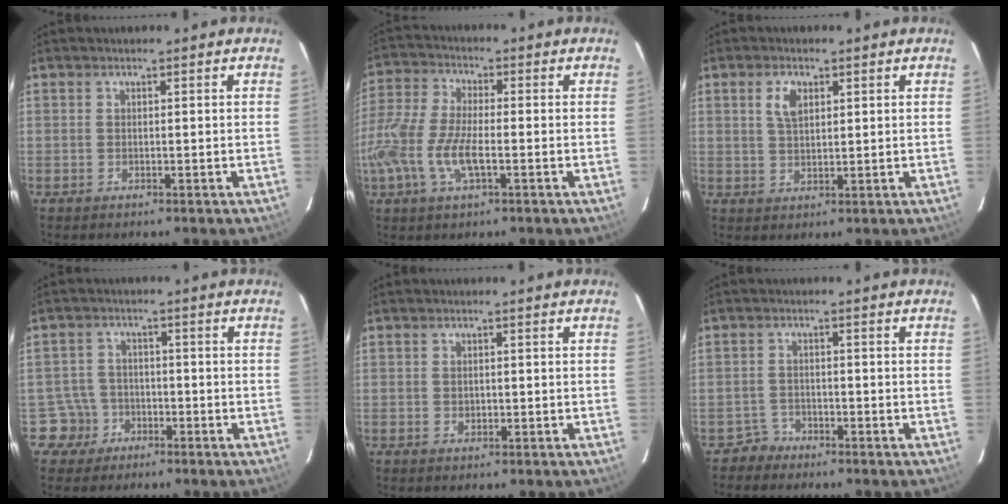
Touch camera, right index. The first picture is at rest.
{"total": 12.1, "force": [-3.4, 4.5, 10.7], "torque": [-0.240, -0.004, -0.071]}
{"total": 4.0, "force": [1.6, 2.2, 2.9], "torque": [-0.055, 0.007, 0.031]}
{"total": 4.3, "force": [-1.9, 3.9, -0.3], "torque": [0.002, 0.018, -0.032]}
{"total": 1.2, "force": [0.0, 1.0, 0.6], "torque": [-0.008, 0.003, 0.001]}
{"total": 1.9, "force": [-1.4, 1.1, -0.7], "torque": [0.011, 0.010, -0.026]}